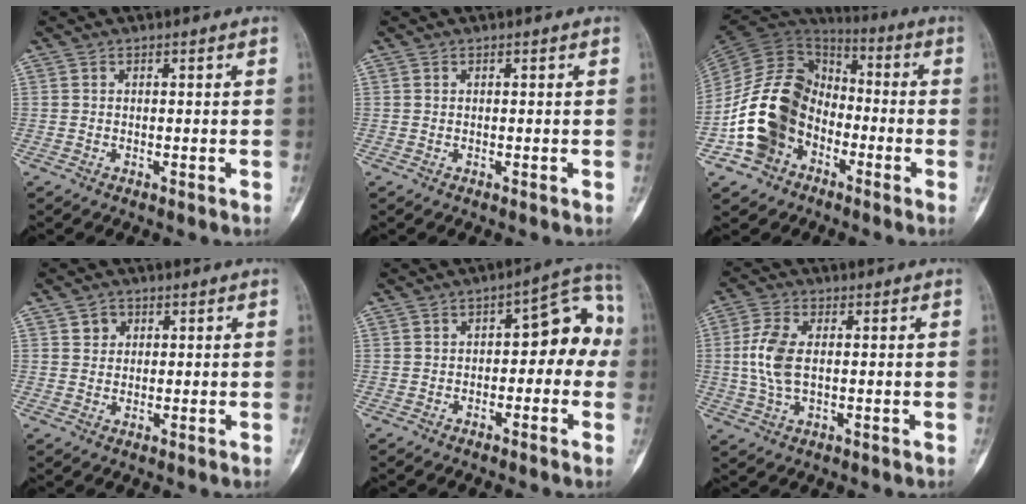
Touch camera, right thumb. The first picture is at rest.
{"total": 0.0}
{"total": 17.8, "force": [-5.7, 13.6, 9.9], "torque": [-0.162, 0.059, -0.110]}
{"total": 2.6, "force": [1.1, 2.2, 0.7], "torque": [0.004, -0.005, 0.015]}
{"total": 9.7, "force": [-0.7, 5.4, 8.0], "torque": [-0.058, 0.046, -0.018]}
{"total": 7.6, "force": [0.3, 4.1, 6.5], "torque": [-0.151, 0.004, 0.005]}